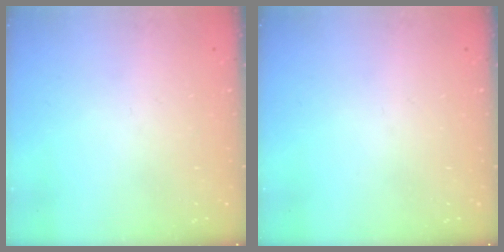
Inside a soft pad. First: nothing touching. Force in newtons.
{"total": 0.0}